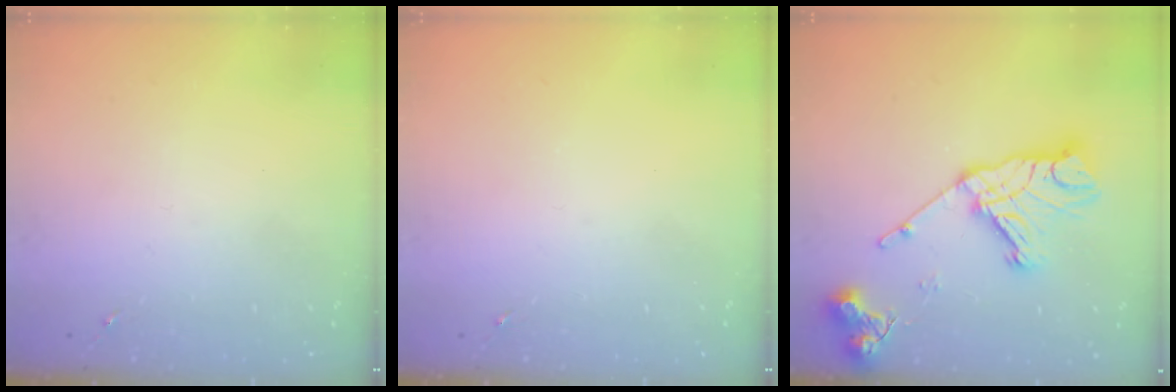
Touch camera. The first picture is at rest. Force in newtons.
{"total": 0.0}
{"total": 18.6, "press": 18.5, "slide": 1.4}